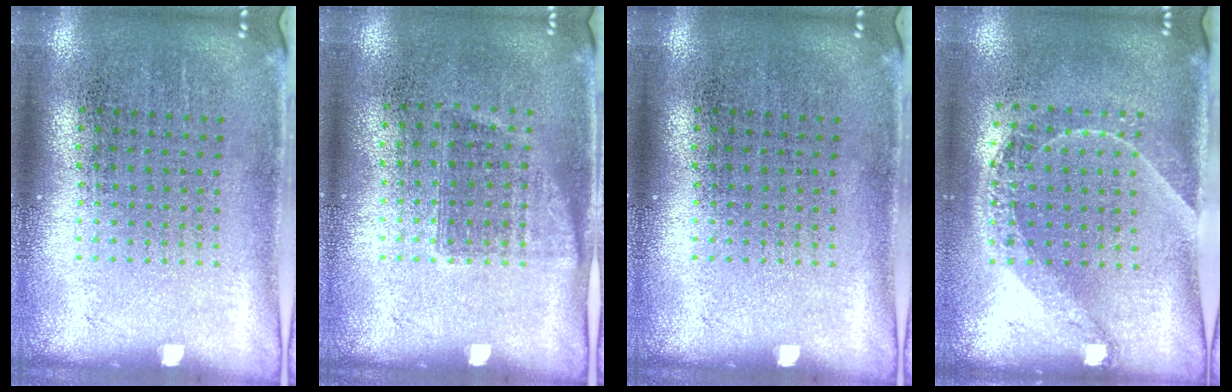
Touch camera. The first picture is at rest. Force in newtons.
{"total": 0.9, "press": 0.8, "slide": 0.4}
{"total": 0.0}
{"total": 1.5, "press": 1.2, "slide": 0.9}